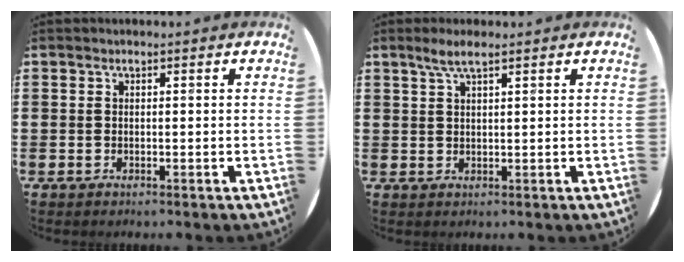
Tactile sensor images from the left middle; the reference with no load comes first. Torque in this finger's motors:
{"motor_torque": [0.63, -0.40, 0.07, 0.02]}